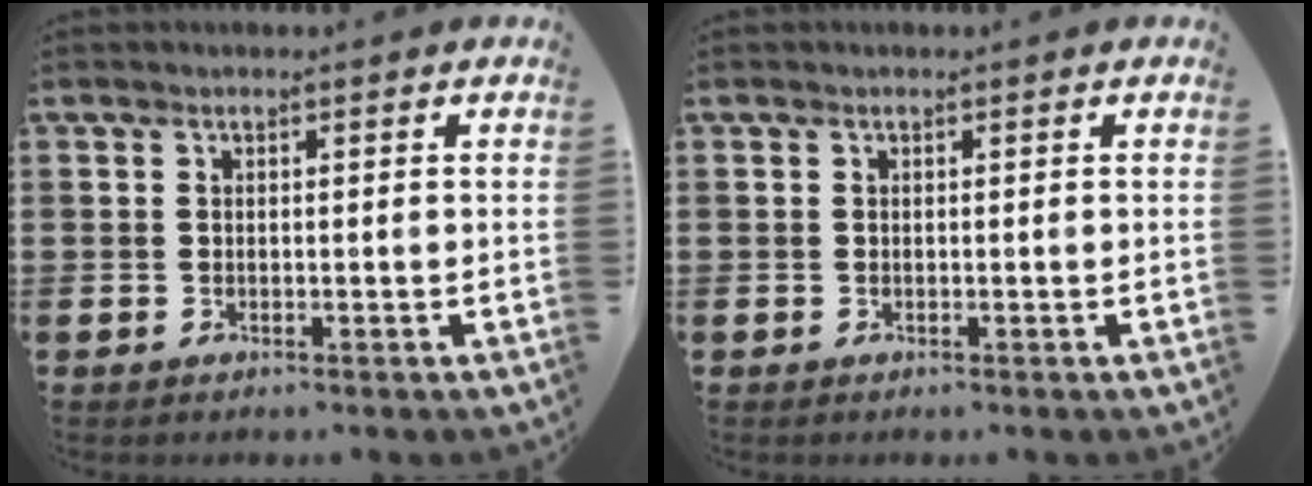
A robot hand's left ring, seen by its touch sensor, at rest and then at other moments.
{"total": 0.0}